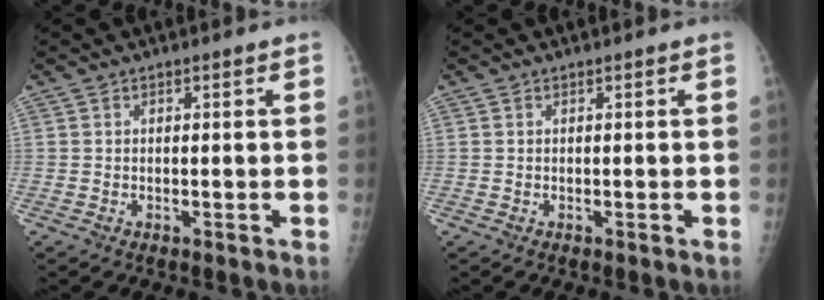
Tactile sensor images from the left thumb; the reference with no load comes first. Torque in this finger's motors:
{"motor_torque": [0.03, 0.04, 0.00, 0.00, 0.00]}